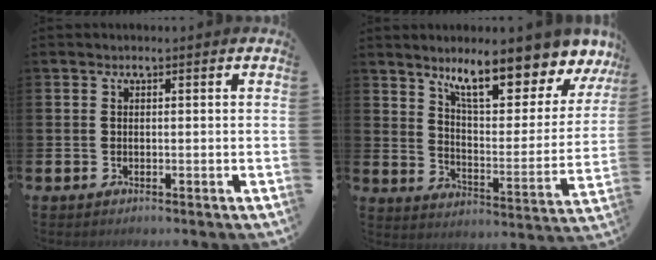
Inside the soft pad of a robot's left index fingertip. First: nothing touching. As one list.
[{"total": 11.8, "force": [9.9, 2.7, 5.8], "torque": [-0.104, -0.067, 0.168]}]